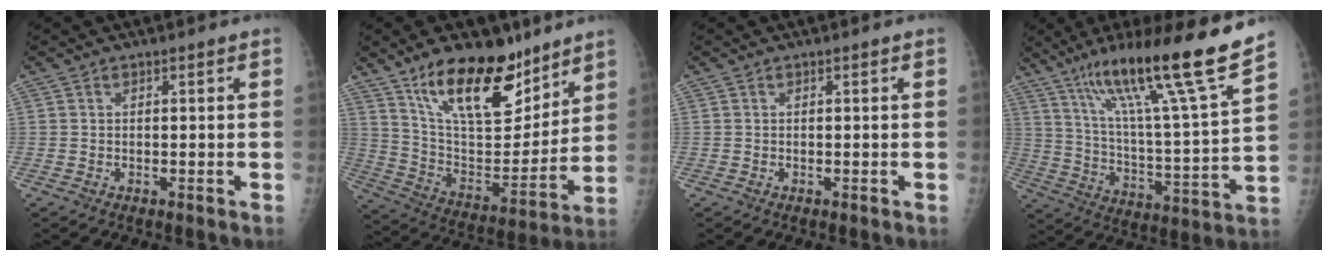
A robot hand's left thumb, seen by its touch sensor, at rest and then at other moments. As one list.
[{"total": 21.9, "force": [14.5, 9.6, 13.2], "torque": [-0.168, -0.078, 0.254]}, {"total": 0.0}, {"total": 22.7, "force": [16.0, 0.3, 16.1], "torque": [-0.237, -0.073, 0.268]}]